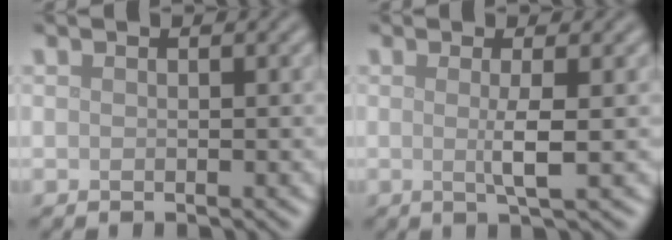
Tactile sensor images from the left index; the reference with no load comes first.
{"total": 2.4, "force": [0.0, 0.3, 2.4], "torque": [-0.045, -0.003, -0.005]}